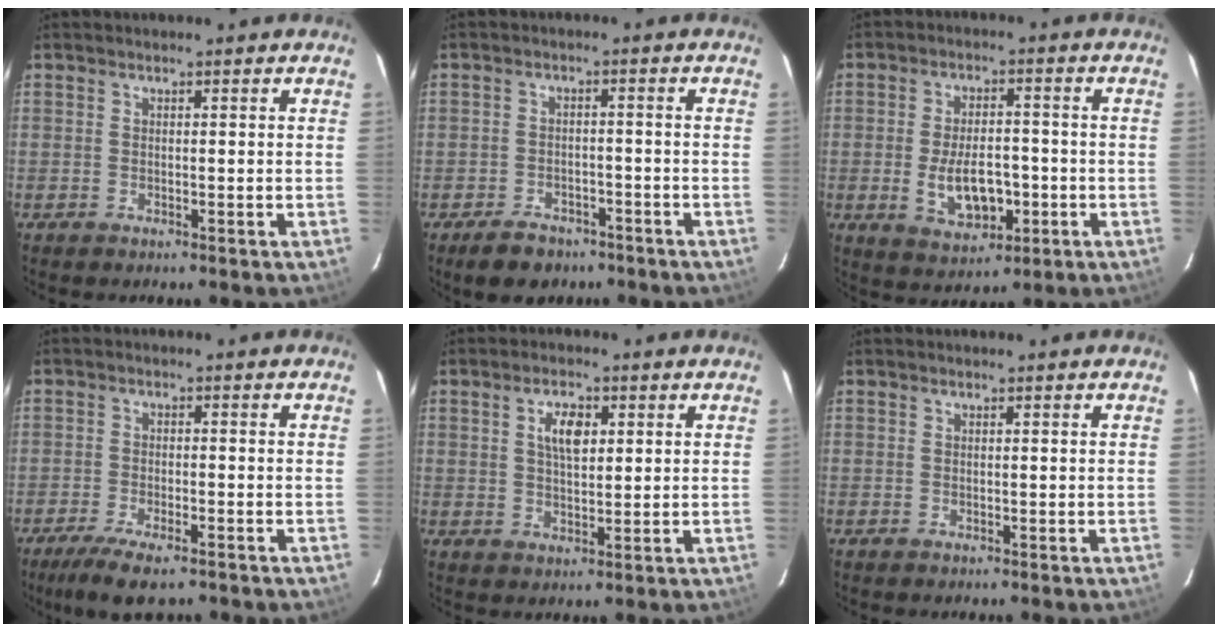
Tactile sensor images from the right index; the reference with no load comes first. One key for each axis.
{"total": 6.8, "fx": -4.8, "fy": 4.3, "fz": 2.2, "tx": -0.056, "ty": 0.014, "tz": -0.061}
{"total": 9.5, "fx": -2.3, "fy": 5.1, "fz": 7.6, "tx": -0.147, "ty": -0.005, "tz": -0.026}
{"total": 8.8, "fx": -6.5, "fy": 2.4, "fz": 5.3, "tx": -0.124, "ty": -0.023, "tz": -0.112}
{"total": 5.1, "fx": 1.6, "fy": 2.5, "fz": 4.1, "tx": -0.072, "ty": 0.008, "tz": 0.031}
{"total": 0.0}